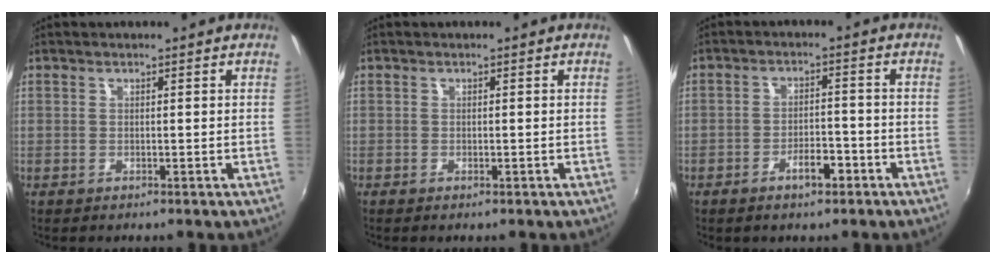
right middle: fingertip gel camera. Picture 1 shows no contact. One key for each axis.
{"total": 0.0}
{"total": 4.2, "fx": -2.6, "fy": 1.7, "fz": 2.8, "tx": -0.050, "ty": 0.005, "tz": -0.033}